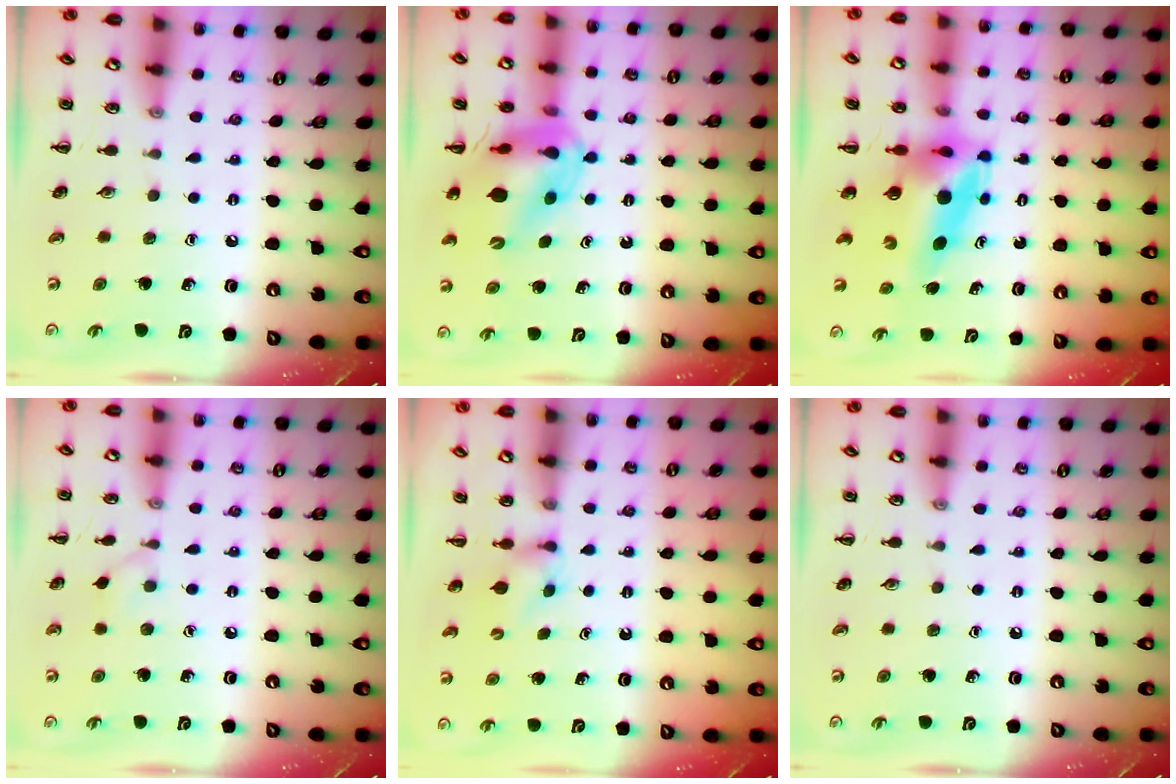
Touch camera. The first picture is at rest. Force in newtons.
{"total": 13.2, "press": 12.7, "slide": 3.6}
{"total": 7.1, "press": 6.7, "slide": 2.5}
{"total": 3.4, "press": 3.1, "slide": 1.4}
{"total": 2.8, "press": 2.5, "slide": 1.3}
{"total": 0.0}